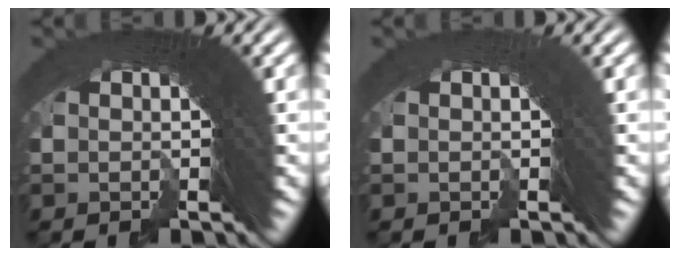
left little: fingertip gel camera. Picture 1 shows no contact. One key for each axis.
{"total": 0.6, "fx": -0.1, "fy": -0.1, "fz": -0.5, "tx": 0.007, "ty": 0.001, "tz": -0.004}